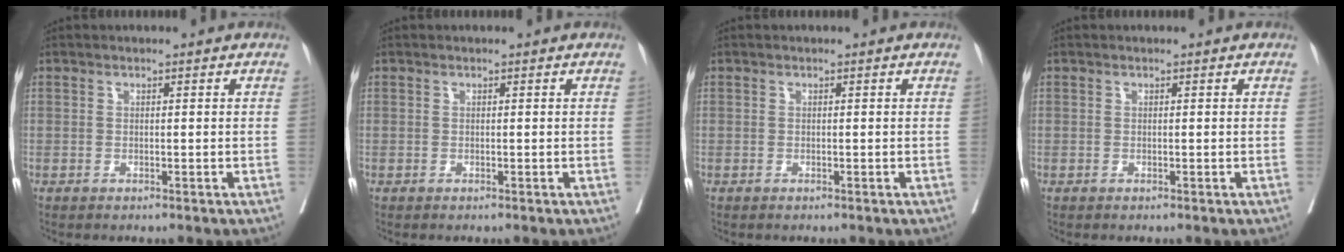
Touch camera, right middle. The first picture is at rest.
{"total": 0.0}
{"total": 0.0}
{"total": 0.0}